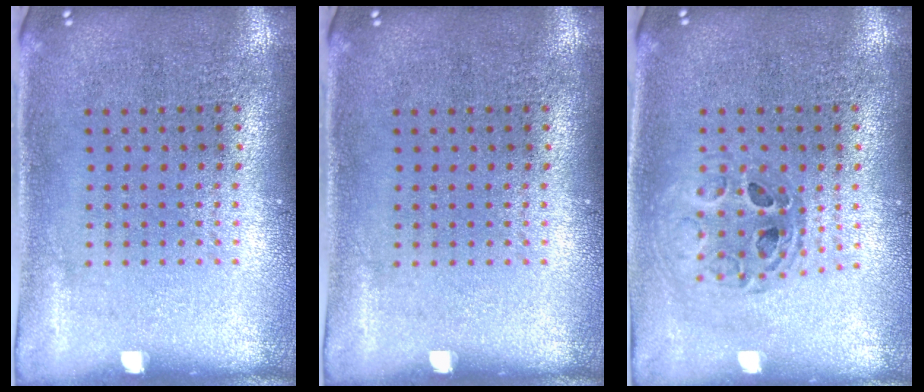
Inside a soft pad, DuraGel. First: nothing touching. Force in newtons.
{"total": 0.0}
{"total": 0.7, "press": 0.7, "slide": 0.1}